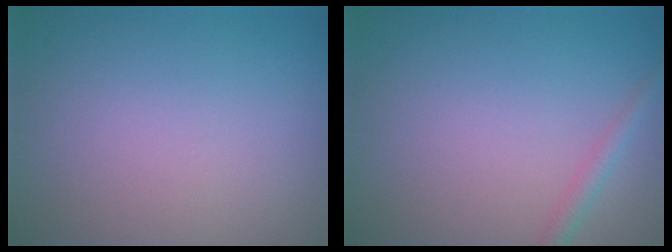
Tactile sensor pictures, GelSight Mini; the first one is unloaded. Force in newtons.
{"total": 1.5, "press": 1.5, "slide": 0.1}